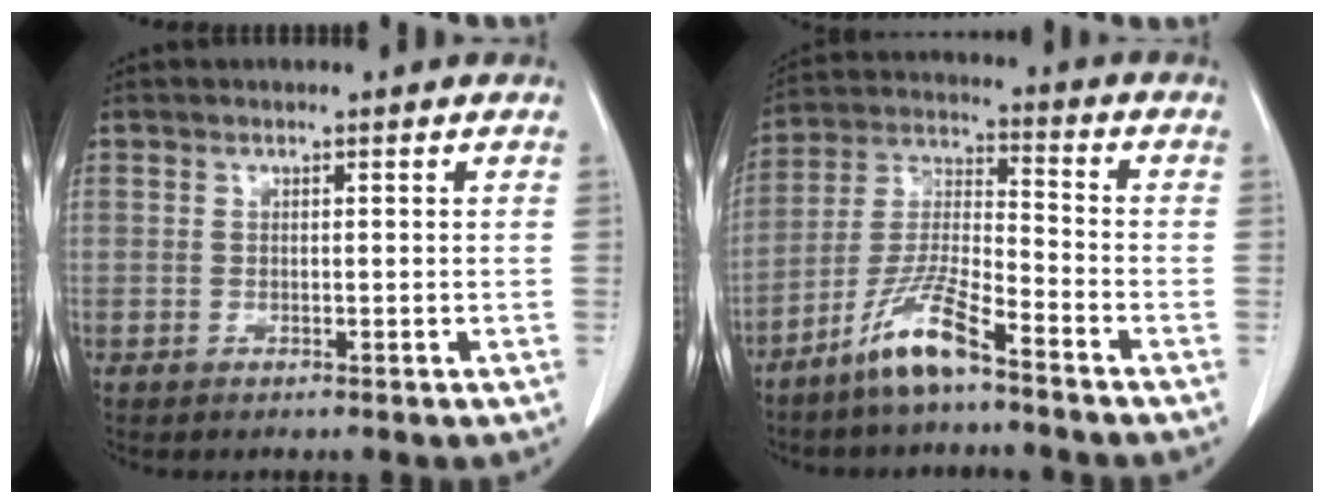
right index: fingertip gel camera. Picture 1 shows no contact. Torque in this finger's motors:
{"motor_torque": [1.18, -0.96, 0.48, 0.15]}